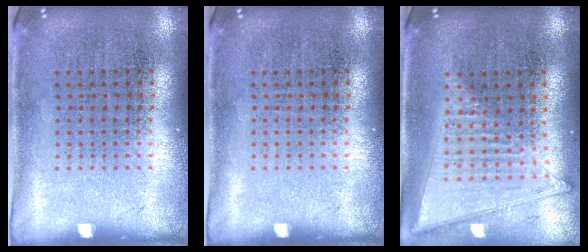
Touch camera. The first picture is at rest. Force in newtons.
{"total": 0.0}
{"total": 1.4, "press": 1.3, "slide": 0.5}